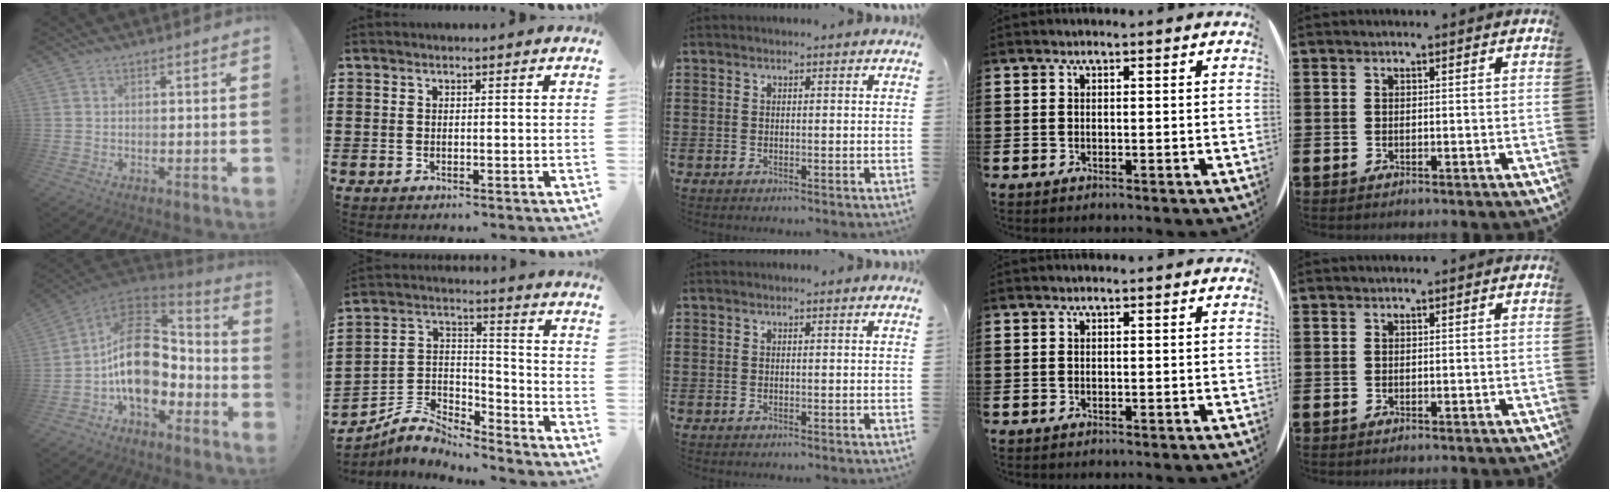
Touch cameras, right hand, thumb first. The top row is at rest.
{"thumb": {"total": 21.2, "force": [-0.5, 14.1, 15.7], "torque": [-0.275, 0.015, 0.005]}, "index": {"total": 6.0, "force": [-5.6, 1.9, 0.9], "torque": [-0.036, 0.006, -0.118]}}